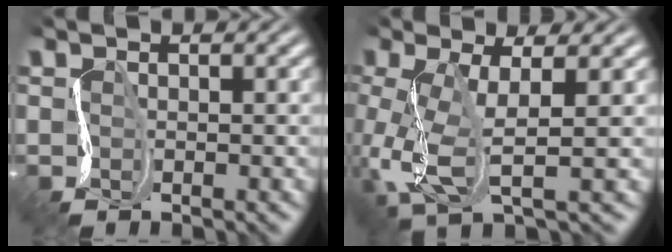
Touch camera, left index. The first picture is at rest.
{"total": 5.5, "force": [-1.7, 1.6, 5.0], "torque": [-0.132, -0.006, -0.027]}